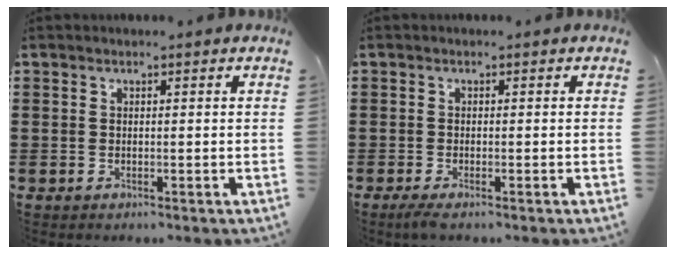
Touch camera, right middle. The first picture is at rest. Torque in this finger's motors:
{"motor_torque": [0.84, 0.58, 0.16, 0.05]}